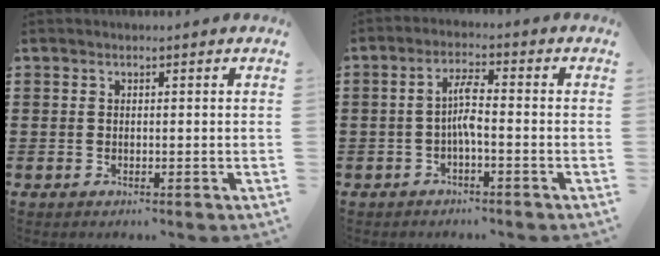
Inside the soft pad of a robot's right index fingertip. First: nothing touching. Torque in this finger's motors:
{"motor_torque": [1.05, -0.50, 0.22, 0.15]}